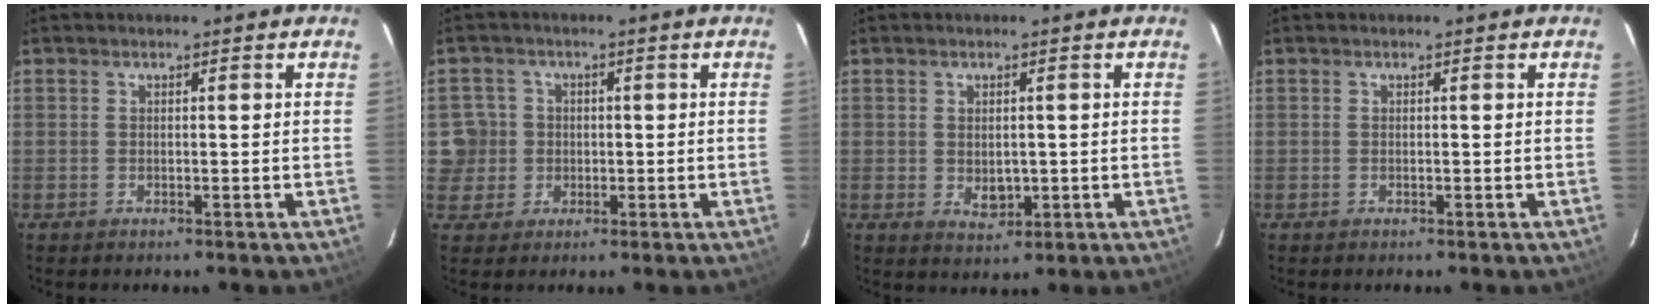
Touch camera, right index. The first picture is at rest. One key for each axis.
{"total": 5.3, "fx": -0.1, "fy": 5.3, "fz": 0.5, "tx": -0.004, "ty": 0.017, "tz": 0.002}
{"total": 3.6, "fx": -0.3, "fy": 2.7, "fz": 2.4, "tx": -0.038, "ty": -0.004, "tz": 0.002}
{"total": 0.0}